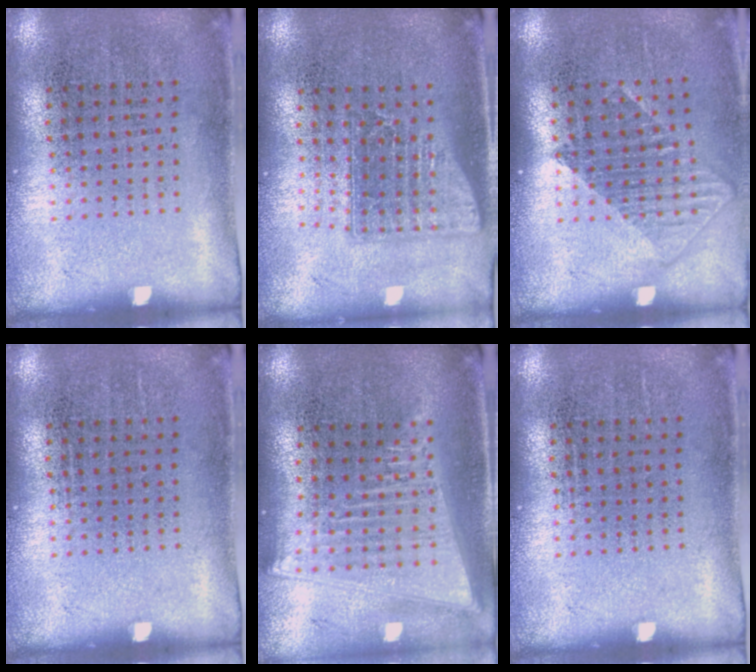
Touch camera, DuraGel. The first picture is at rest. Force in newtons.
{"total": 1.6, "press": 1.3, "slide": 1.0}
{"total": 1.2, "press": 1.0, "slide": 0.7}
{"total": 0.0}
{"total": 2.1, "press": 1.8, "slide": 1.1}
{"total": 0.0}